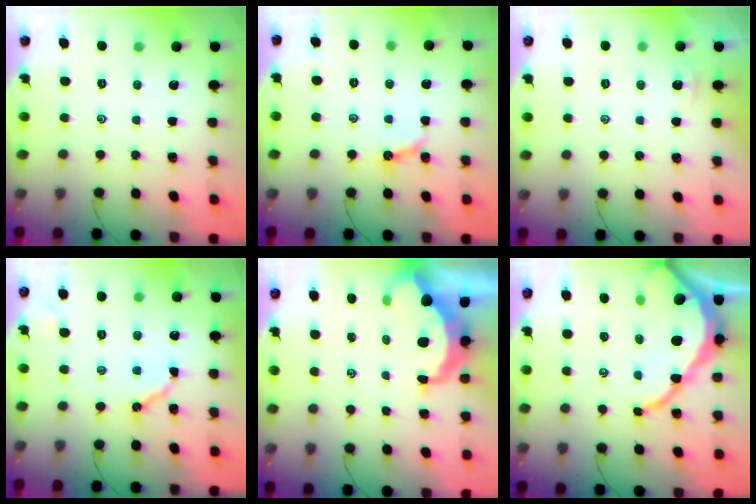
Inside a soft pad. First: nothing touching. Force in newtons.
{"total": 7.2, "press": 7.2, "slide": 0.2}
{"total": 0.0}
{"total": 6.2, "press": 6.2, "slide": 0.7}
{"total": 7.7, "press": 7.6, "slide": 0.8}
{"total": 11.9, "press": 11.8, "slide": 1.1}